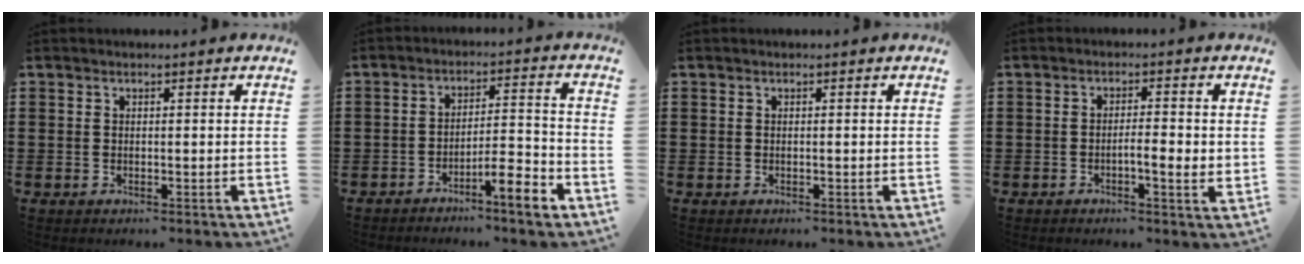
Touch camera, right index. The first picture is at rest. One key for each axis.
{"total": 6.9, "fx": -4.9, "fy": 1.1, "fz": 4.7, "tx": -0.075, "ty": 0.005, "tz": -0.088}
{"total": 0.0}
{"total": 3.7, "fx": -0.8, "fy": 0.6, "fz": 3.6, "tx": -0.062, "ty": 0.000, "tz": -0.015}